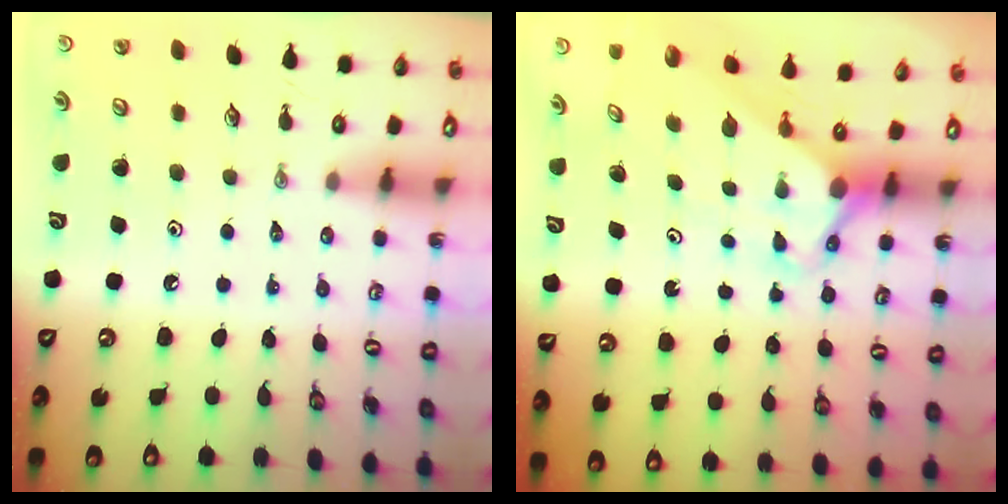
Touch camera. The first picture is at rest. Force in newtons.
{"total": 3.0, "press": 3.0, "slide": 0.3}